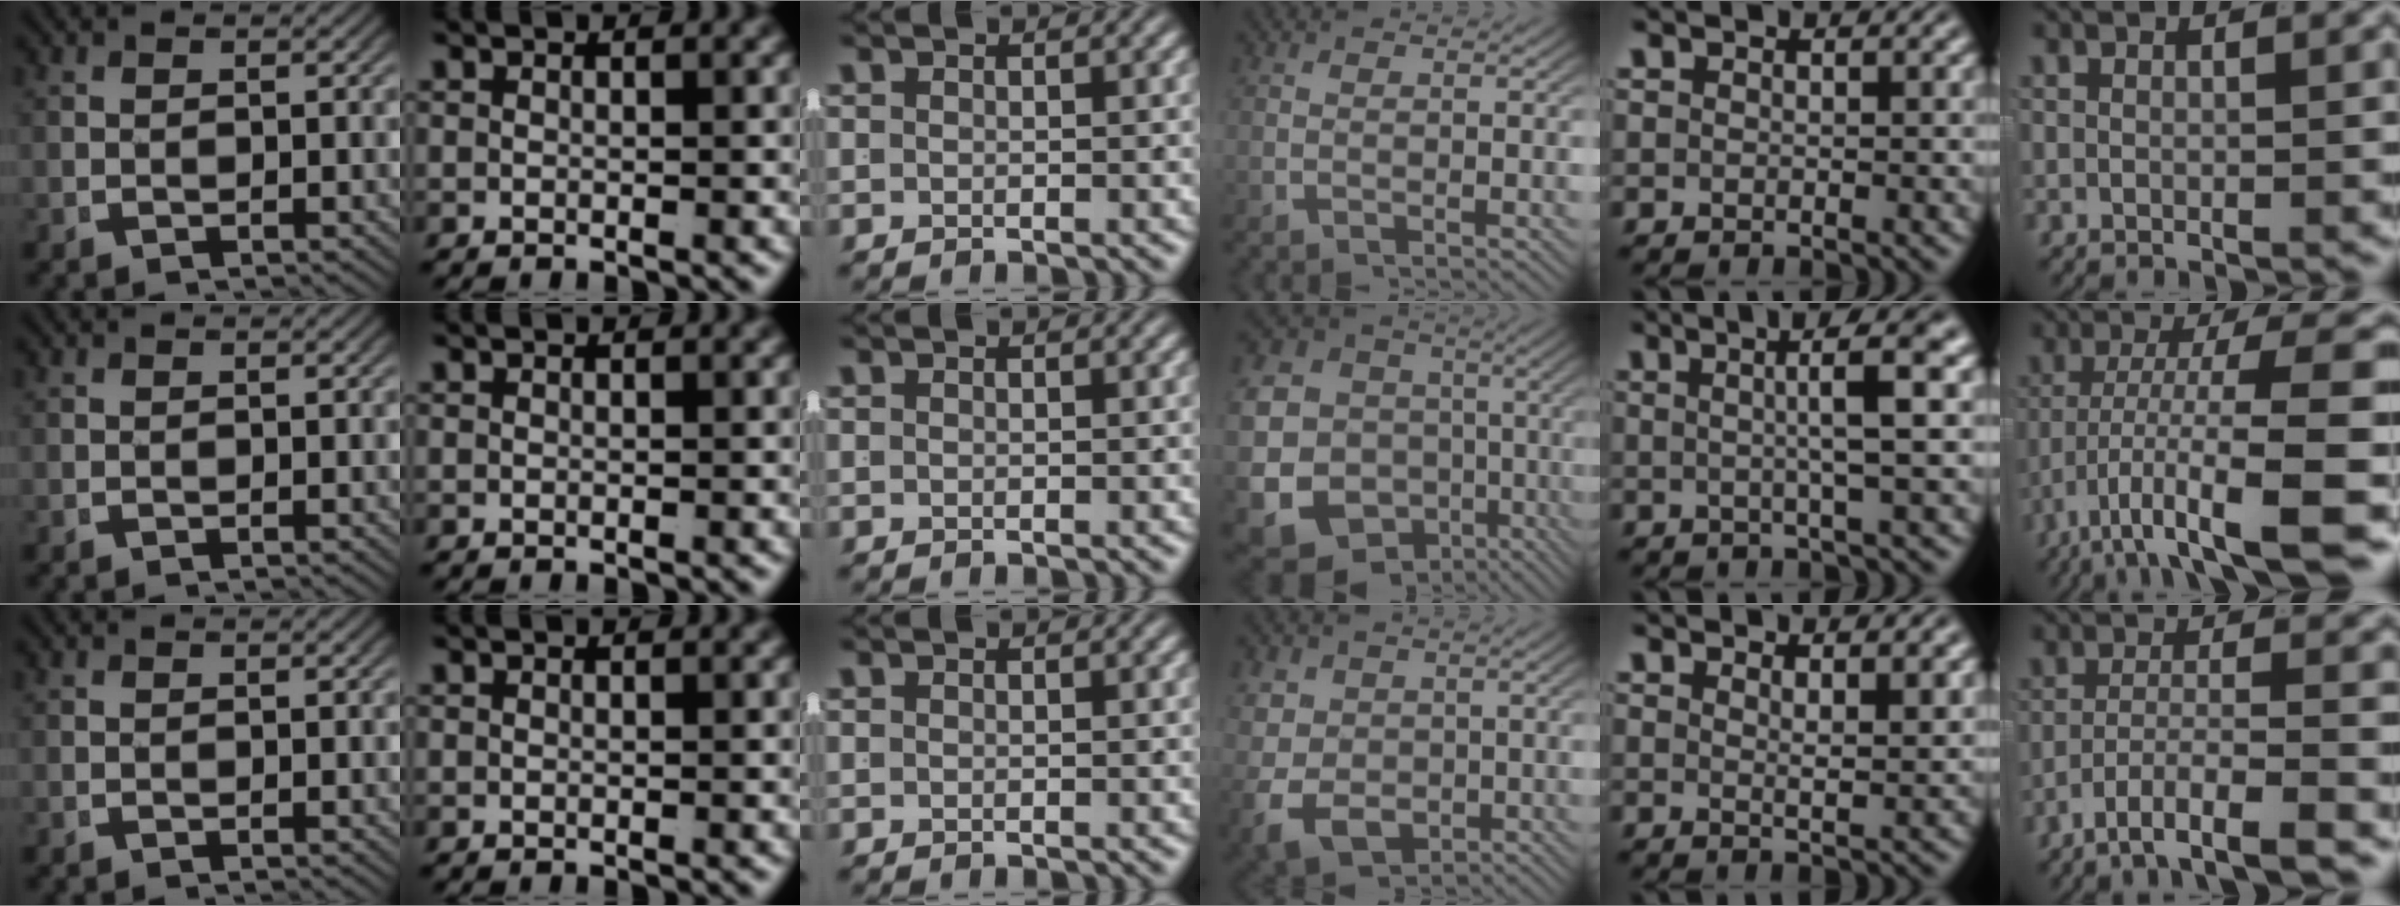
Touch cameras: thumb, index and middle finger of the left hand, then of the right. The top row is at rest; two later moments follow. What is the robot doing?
{"motion": "lift_and_place", "object": "shorts"}